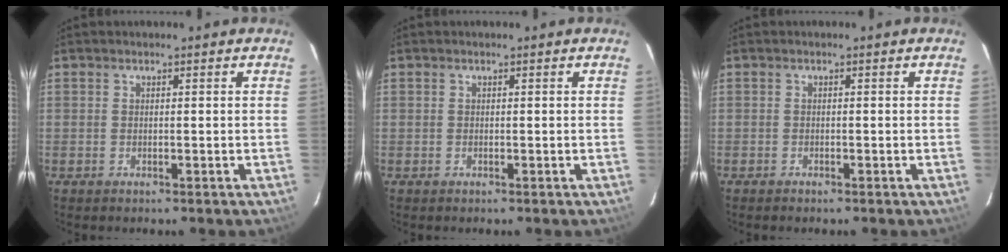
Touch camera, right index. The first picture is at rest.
{"total": 0.0}
{"total": 0.8, "force": [-0.7, 0.3, 0.2], "torque": [-0.008, 0.000, -0.014]}